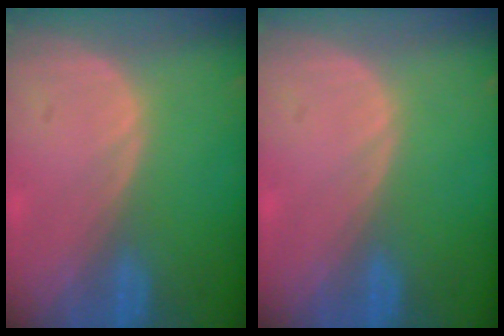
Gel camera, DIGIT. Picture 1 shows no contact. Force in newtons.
{"total": 0.0}